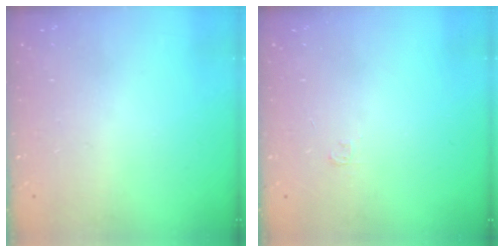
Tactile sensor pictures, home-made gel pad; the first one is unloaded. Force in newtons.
{"total": 2.8, "press": 2.8, "slide": 0.4}